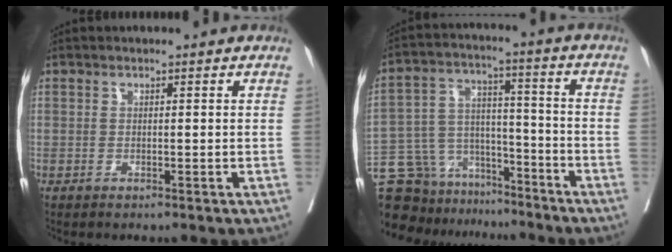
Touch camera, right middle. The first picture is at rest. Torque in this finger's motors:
{"motor_torque": [1.27, -0.86, 1.05, 0.21]}